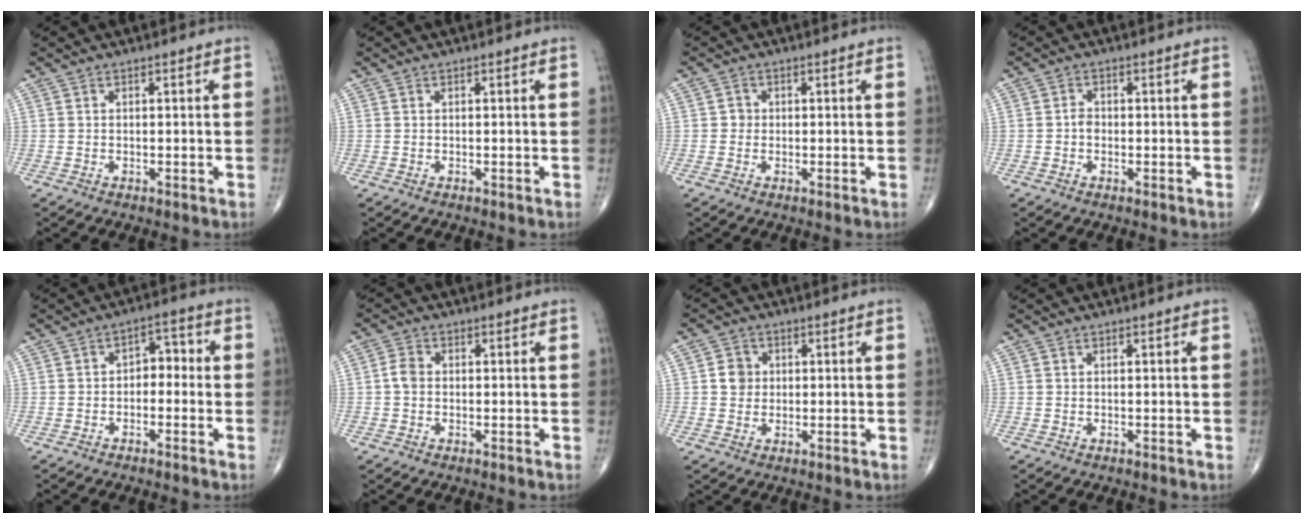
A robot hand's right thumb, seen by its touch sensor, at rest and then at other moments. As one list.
[{"total": 0.0}, {"total": 1.5, "force": [0.0, 1.4, 0.4], "torque": [0.002, 0.004, -0.003]}, {"total": 1.5, "force": [-0.4, 1.2, 0.9], "torque": [-0.006, 0.003, -0.010]}, {"total": 4.4, "force": [-0.9, 2.9, 3.2], "torque": [-0.026, 0.027, -0.026]}, {"total": 2.7, "force": [-0.2, 2.1, 1.7], "torque": [-0.030, 0.007, -0.009]}, {"total": 3.7, "force": [0.4, 3.4, 1.4], "torque": [-0.007, 0.002, 0.003]}, {"total": 0.0}]